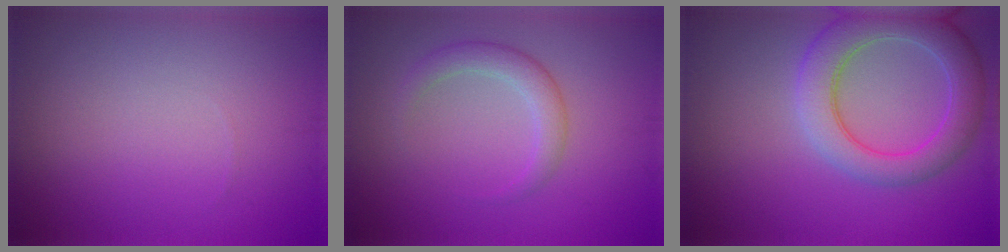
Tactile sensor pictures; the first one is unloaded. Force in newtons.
{"total": 2.5, "press": 2.5, "slide": 0.2}
{"total": 6.1, "press": 6.0, "slide": 0.6}